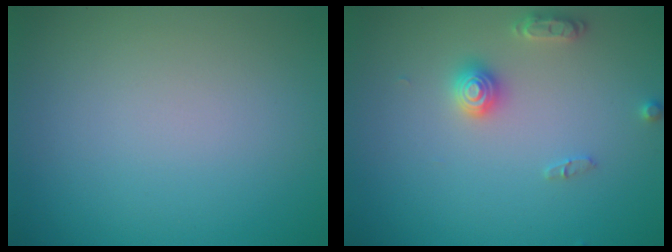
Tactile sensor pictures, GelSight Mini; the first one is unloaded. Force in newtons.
{"total": 2.5, "press": 2.5, "slide": 0.4}